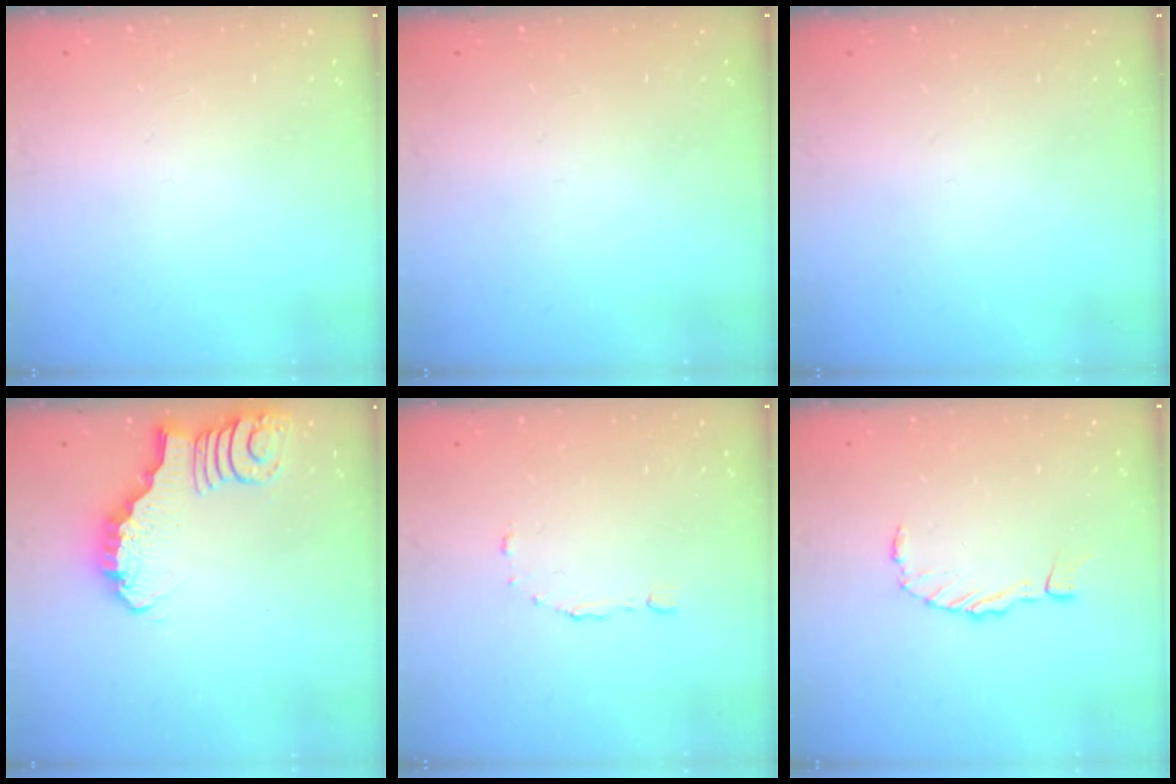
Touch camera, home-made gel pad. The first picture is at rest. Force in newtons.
{"total": 0.0}
{"total": 0.0}
{"total": 2.7, "press": 2.7, "slide": 0.2}
{"total": 4.0, "press": 3.9, "slide": 0.3}
{"total": 0.6, "press": 0.6, "slide": 0.2}